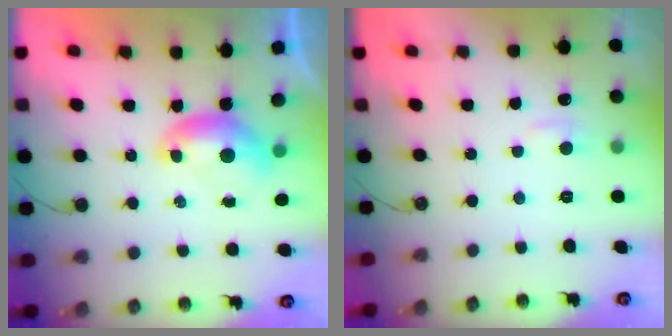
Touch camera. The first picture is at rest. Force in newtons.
{"total": 1.1, "press": 0.9, "slide": 0.6}